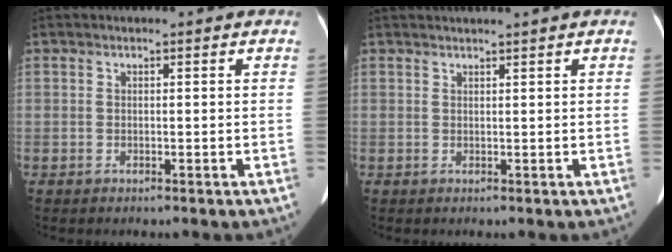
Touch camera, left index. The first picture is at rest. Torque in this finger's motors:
{"motor_torque": [-0.21, -0.10, -0.37, -0.04]}